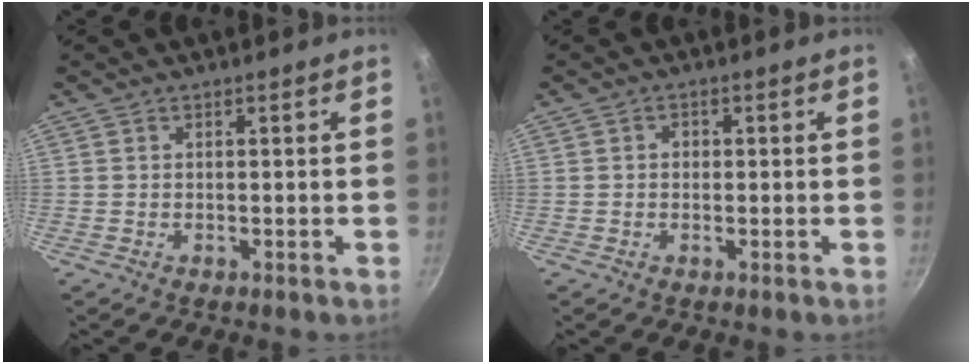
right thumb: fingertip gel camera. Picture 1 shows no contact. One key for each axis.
{"total": 1.4, "fx": 0.0, "fy": 1.2, "fz": 0.7, "tx": -0.007, "ty": 0.003, "tz": -0.003}